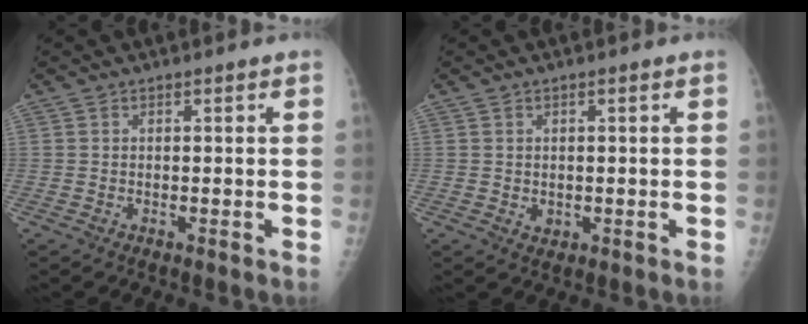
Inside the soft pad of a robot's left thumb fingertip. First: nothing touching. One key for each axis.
{"total": 1.6, "fx": 0.0, "fy": 1.3, "fz": 1.0, "tx": -0.009, "ty": -0.001, "tz": 0.005}